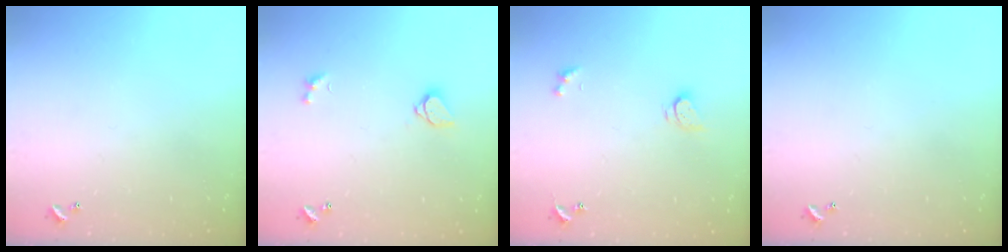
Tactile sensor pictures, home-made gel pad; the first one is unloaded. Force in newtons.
{"total": 1.7, "press": 1.7, "slide": 0.4}
{"total": 2.6, "press": 2.5, "slide": 0.3}
{"total": 0.0}